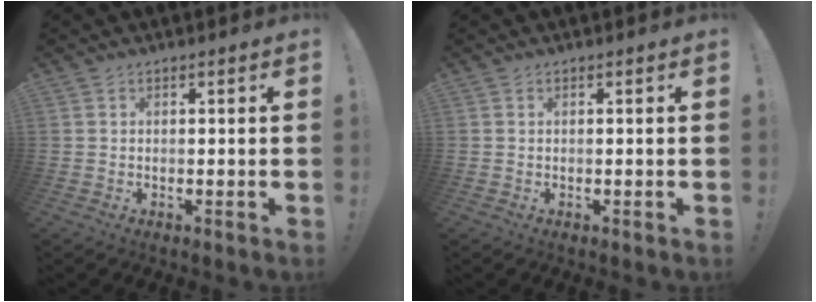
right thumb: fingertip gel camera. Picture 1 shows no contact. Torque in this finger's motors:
{"motor_torque": [0.17, -0.07, -0.07, -0.08, 0.04]}